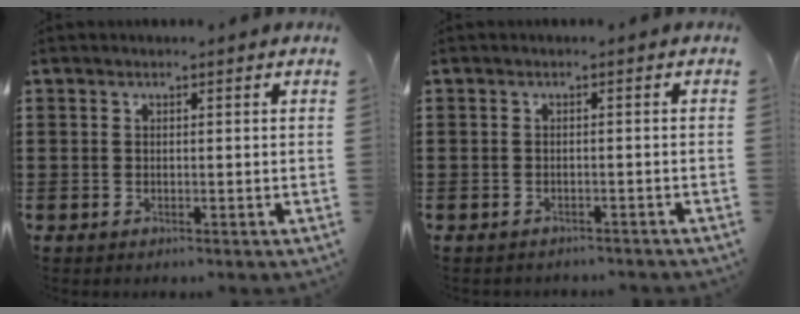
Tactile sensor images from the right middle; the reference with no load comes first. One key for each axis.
{"total": 0.9, "fx": -0.9, "fy": 0.1, "fz": 0.0, "tx": -0.004, "ty": 0.000, "tz": -0.019}